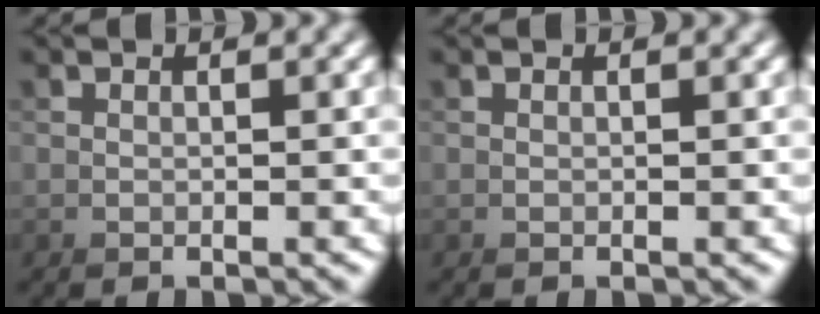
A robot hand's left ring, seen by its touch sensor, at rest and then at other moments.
{"total": 0.0}